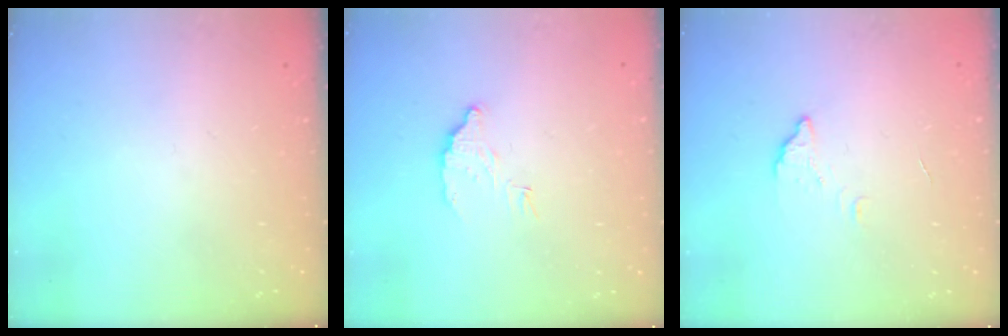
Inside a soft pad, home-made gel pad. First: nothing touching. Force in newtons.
{"total": 5.3, "press": 5.3, "slide": 0.1}
{"total": 2.7, "press": 2.7, "slide": 0.2}